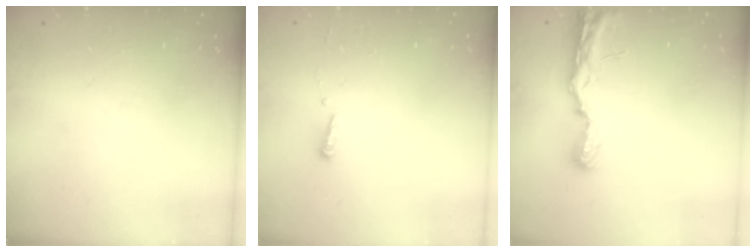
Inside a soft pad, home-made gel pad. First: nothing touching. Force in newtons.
{"total": 3.6, "press": 3.5, "slide": 0.8}
{"total": 11.2, "press": 9.8, "slide": 5.4}